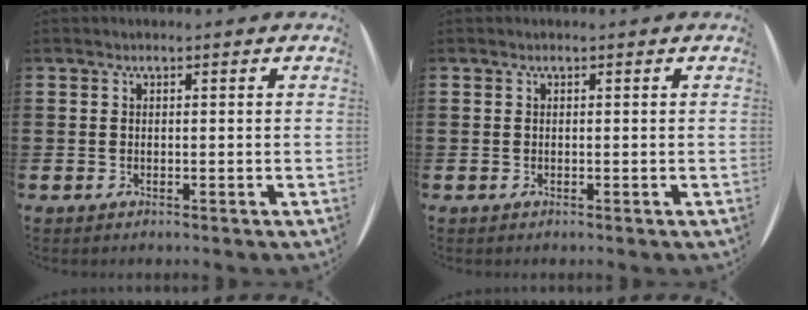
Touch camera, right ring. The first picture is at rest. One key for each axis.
{"total": 0.0}